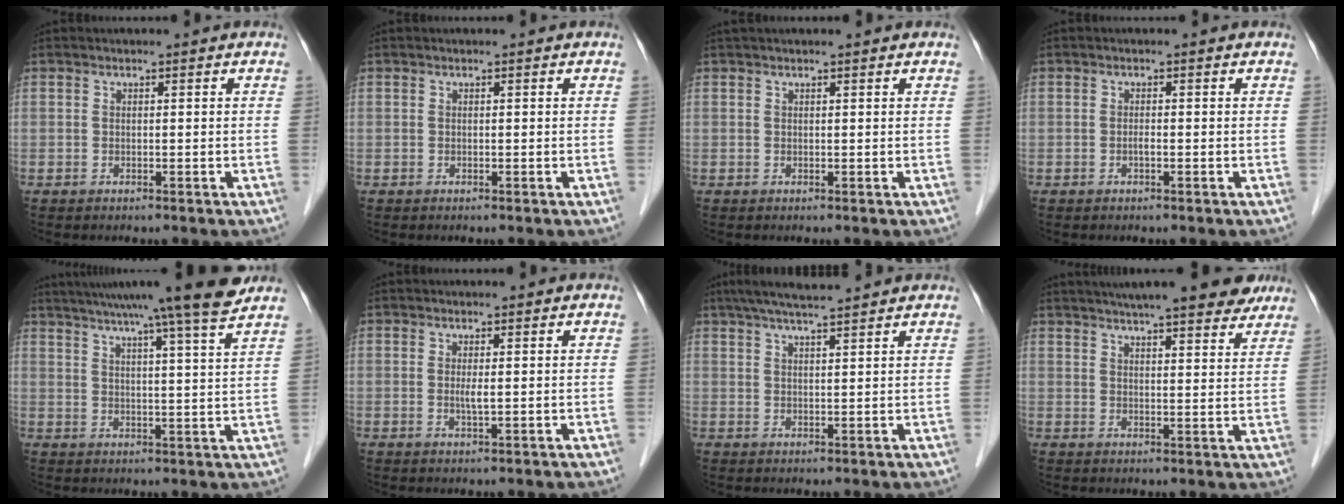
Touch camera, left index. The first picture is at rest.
{"total": 0.0}
{"total": 3.1, "force": [2.8, 0.1, 1.5], "torque": [-0.018, 0.032, 0.039]}
{"total": 0.6, "force": [-0.3, 0.1, 0.6], "torque": [-0.012, 0.000, -0.005]}
{"total": 16.5, "force": [13.8, -1.6, 8.9], "torque": [-0.148, -0.001, 0.183]}
{"total": 1.4, "force": [0.2, 0.1, 1.4], "torque": [-0.034, -0.003, 0.005]}
{"total": 8.4, "force": [7.1, -0.1, 4.4], "torque": [-0.073, 0.031, 0.107]}
{"total": 19.2, "force": [16.3, 3.1, 9.6], "torque": [-0.140, 0.028, 0.209]}